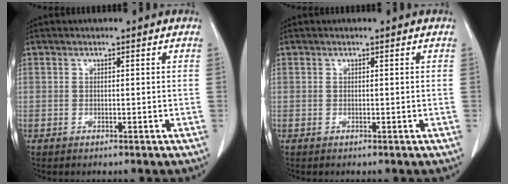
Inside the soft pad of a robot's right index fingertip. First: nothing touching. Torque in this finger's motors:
{"motor_torque": [0.00, 0.00, 0.00, 0.00]}